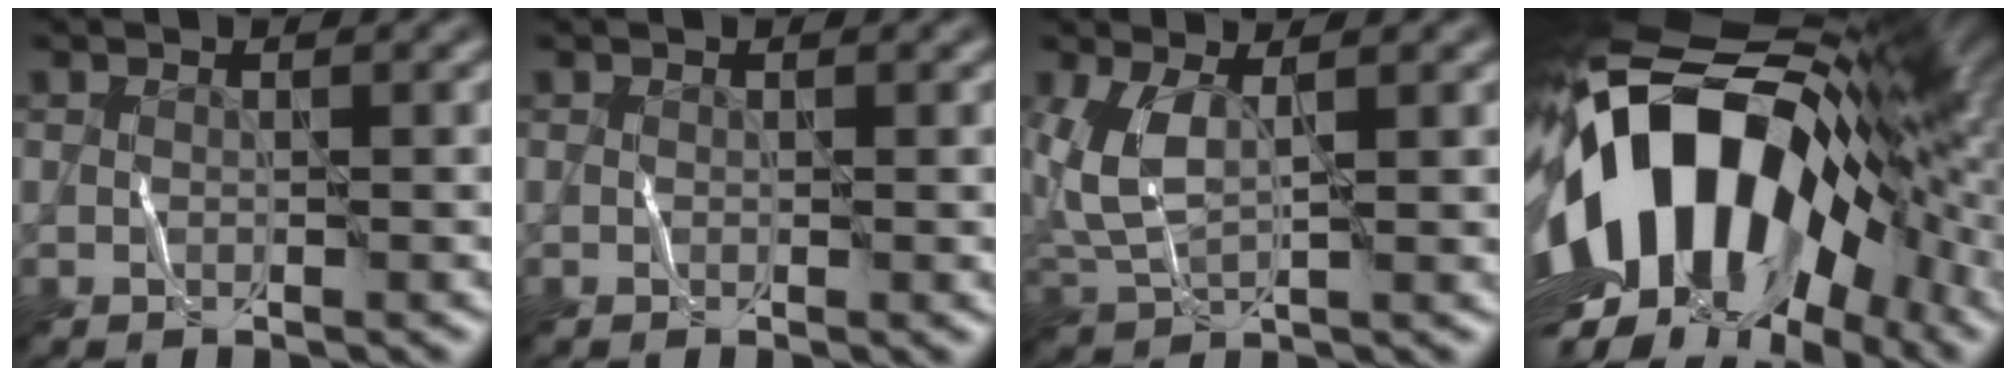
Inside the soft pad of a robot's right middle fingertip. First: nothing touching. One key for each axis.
{"total": 0.0}
{"total": 4.2, "fx": 1.1, "fy": 1.8, "fz": 3.7, "tx": -0.113, "ty": 0.001, "tz": 0.035}
{"total": 17.6, "fx": -2.6, "fy": 10.6, "fz": 13.8, "tx": -0.247, "ty": 0.027, "tz": -0.048}